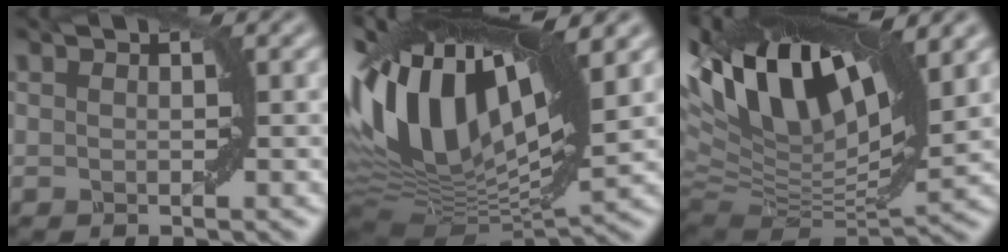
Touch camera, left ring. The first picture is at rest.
{"total": 16.7, "force": [4.5, 7.8, 14.1], "torque": [-0.288, 0.025, 0.065]}
{"total": 15.6, "force": [7.5, 6.4, 12.2], "torque": [-0.237, 0.033, 0.132]}